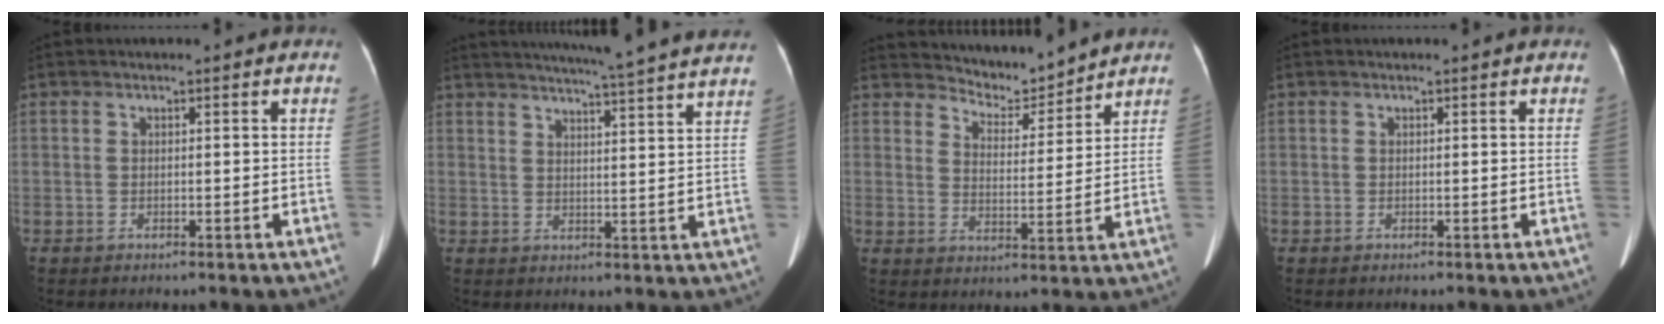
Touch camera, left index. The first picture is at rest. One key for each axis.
{"total": 18.3, "fx": 16.7, "fy": -1.4, "fz": 7.5, "tx": -0.126, "ty": -0.029, "tz": 0.206}
{"total": 6.7, "fx": 6.7, "fy": 0.8, "fz": -0.3, "tx": -0.004, "ty": -0.006, "tz": 0.108}
{"total": 0.0}